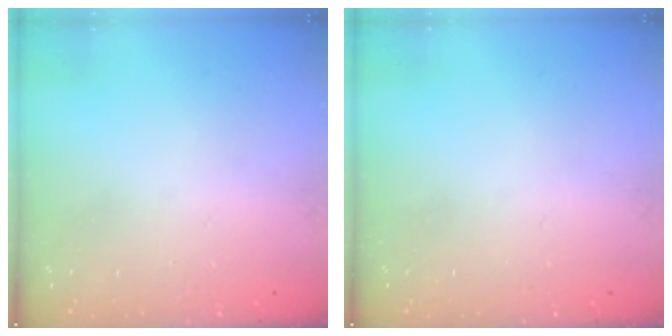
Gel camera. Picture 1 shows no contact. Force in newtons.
{"total": 0.0}